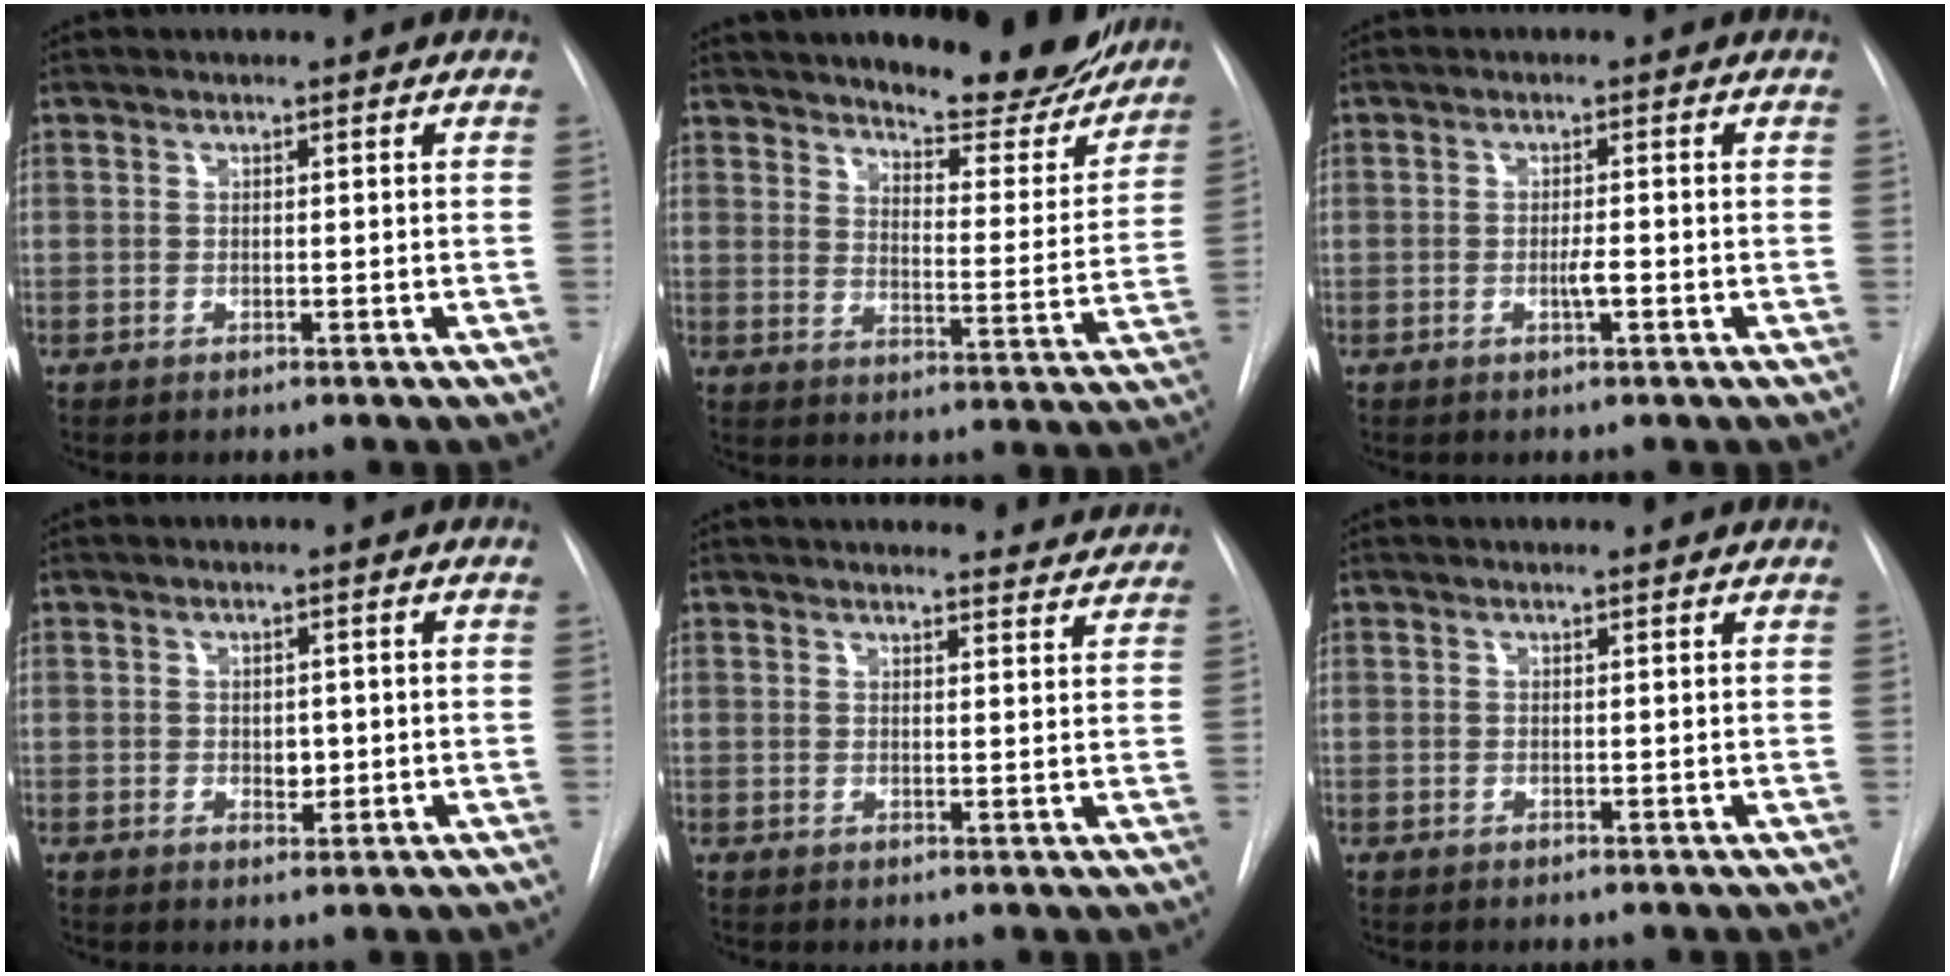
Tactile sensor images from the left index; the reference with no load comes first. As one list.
[{"total": 18.1, "force": [16.2, 3.9, 7.1], "torque": [-0.085, -0.035, 0.212]}, {"total": 1.6, "force": [-0.5, 0.1, 1.5], "torque": [-0.030, -0.001, -0.010]}, {"total": 2.0, "force": [0.0, 1.4, 1.4], "torque": [-0.018, -0.001, 0.004]}, {"total": 13.8, "force": [13.4, 2.6, 2.4], "torque": [-0.011, -0.003, 0.148]}, {"total": 2.8, "force": [2.8, 0.1, 0.5], "torque": [-0.009, 0.012, 0.030]}]